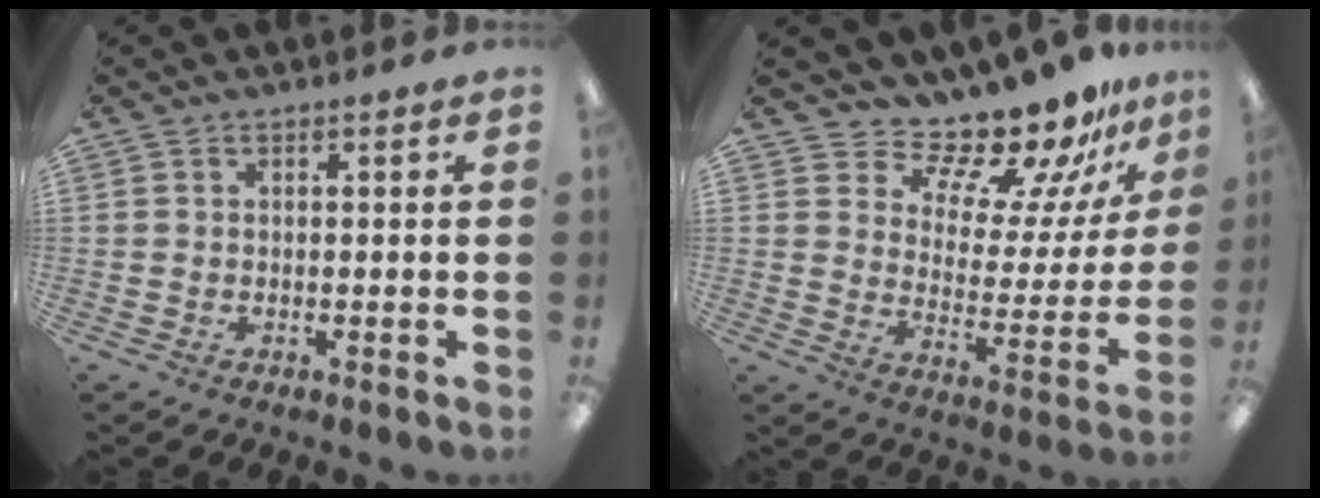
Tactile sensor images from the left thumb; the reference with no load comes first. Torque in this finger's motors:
{"motor_torque": [0.30, 0.23, 0.01, -0.57, 0.02]}